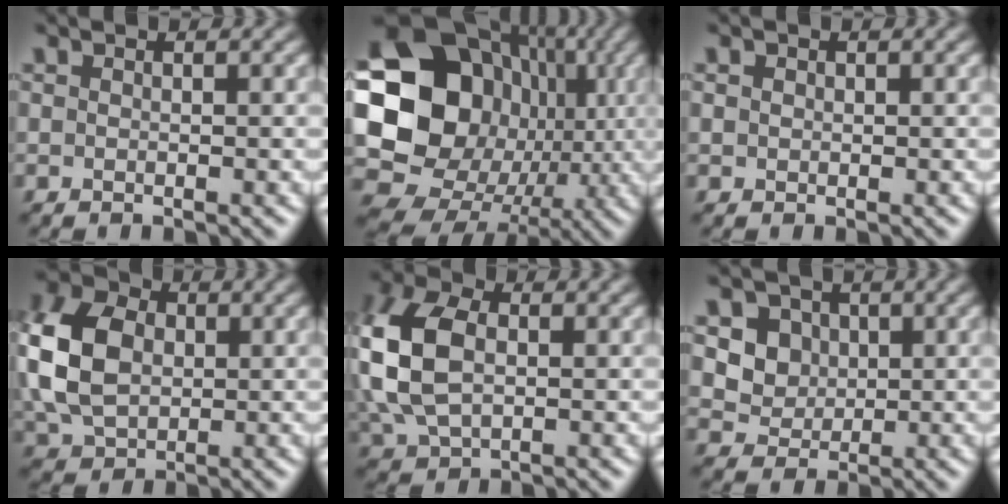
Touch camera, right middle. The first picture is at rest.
{"total": 20.3, "force": [0.9, 17.9, 9.7], "torque": [-0.191, -0.005, 0.006]}
{"total": 0.6, "force": [0.2, 0.6, 0.1], "torque": [0.003, -0.002, 0.002]}
{"total": 9.6, "force": [0.6, 7.1, 6.4], "torque": [-0.167, 0.014, 0.002]}
{"total": 9.2, "force": [0.4, 6.1, 6.8], "torque": [-0.190, 0.006, 0.002]}
{"total": 3.7, "force": [1.2, 3.2, 1.5], "torque": [-0.037, -0.012, 0.038]}